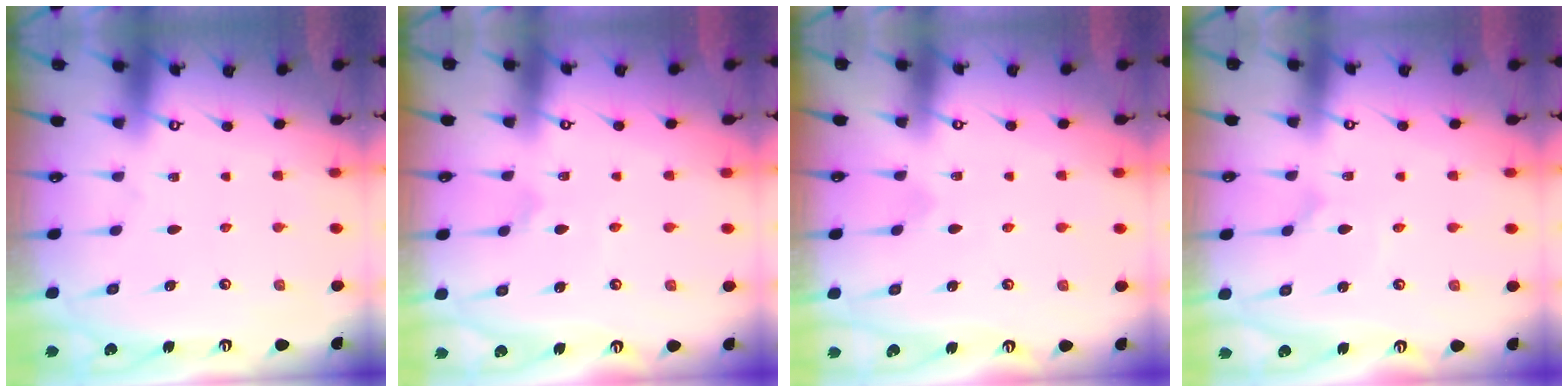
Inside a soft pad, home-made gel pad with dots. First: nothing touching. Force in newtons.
{"total": 2.9, "press": 2.9, "slide": 0.4}
{"total": 2.7, "press": 2.7, "slide": 0.1}
{"total": 0.7, "press": 0.7, "slide": 0.0}